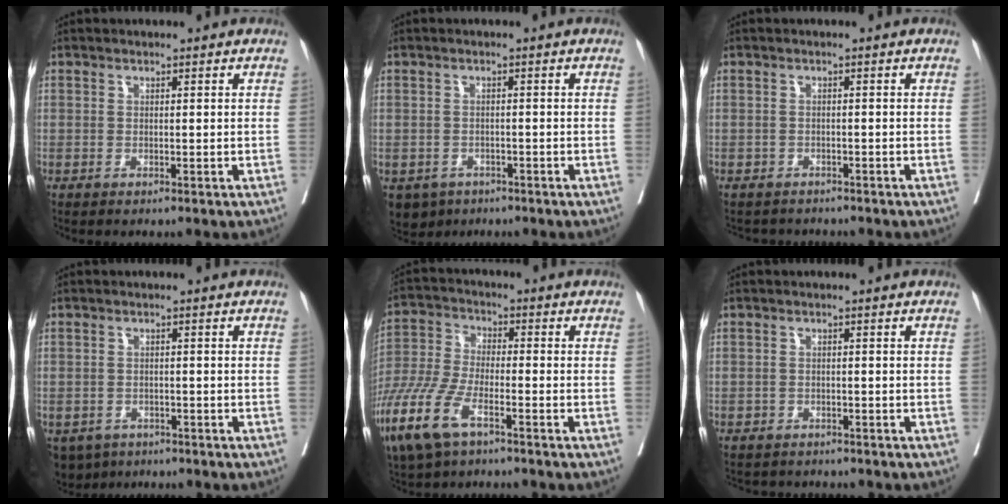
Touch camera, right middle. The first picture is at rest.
{"total": 5.4, "force": [-3.4, 4.0, 1.2], "torque": [-0.021, 0.000, -0.050]}
{"total": 3.7, "force": [-3.4, 1.6, 0.2], "torque": [-0.005, -0.001, -0.048]}
{"total": 5.4, "force": [-3.8, 3.7, 1.2], "torque": [-0.020, -0.001, -0.057]}
{"total": 11.0, "force": [-6.3, 3.7, 8.2], "torque": [-0.192, -0.022, -0.125]}
{"total": 4.3, "force": [-3.9, 1.8, 0.5], "torque": [-0.007, -0.001, -0.054]}